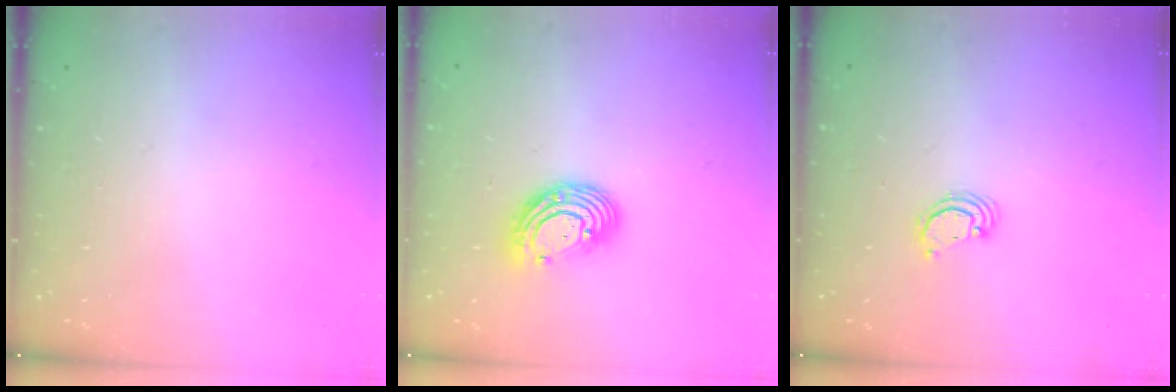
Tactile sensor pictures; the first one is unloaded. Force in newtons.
{"total": 10.5, "press": 10.4, "slide": 1.1}
{"total": 2.6, "press": 2.6, "slide": 0.2}